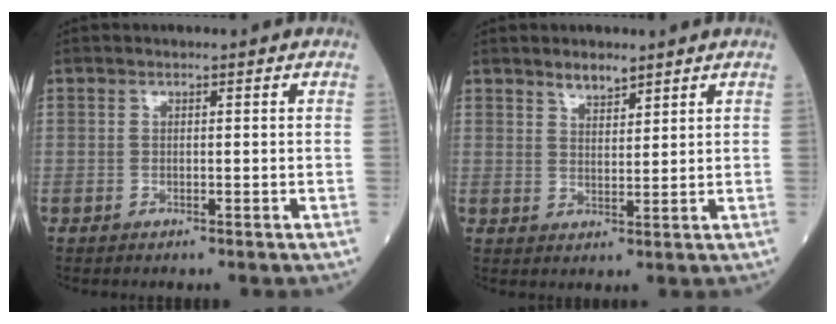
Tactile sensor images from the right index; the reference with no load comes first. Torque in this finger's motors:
{"motor_torque": [0.44, 0.32, -0.01, 0.01]}